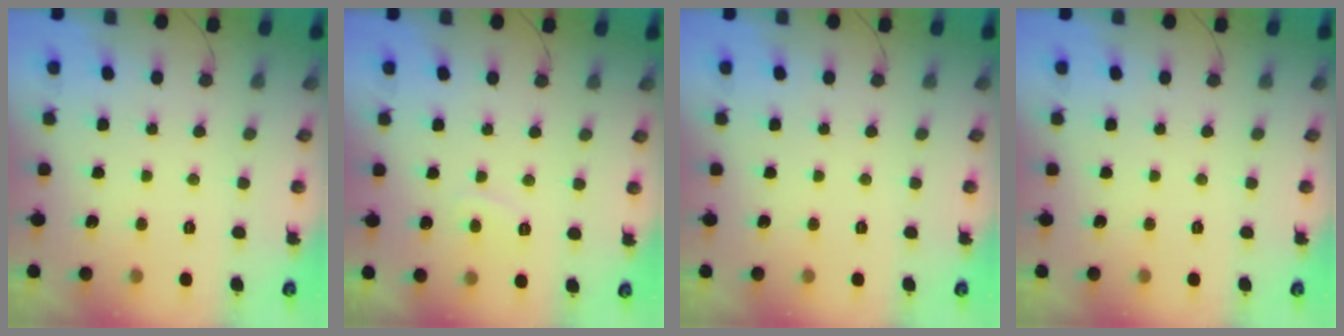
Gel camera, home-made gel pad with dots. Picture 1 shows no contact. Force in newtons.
{"total": 2.1, "press": 2.0, "slide": 0.7}
{"total": 0.0}
{"total": 0.0}